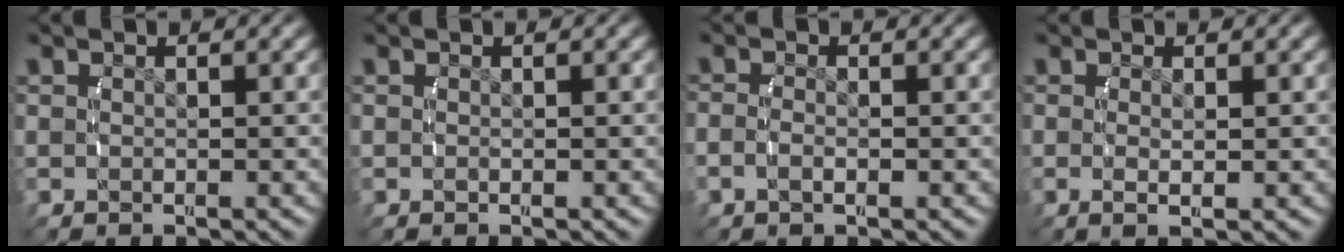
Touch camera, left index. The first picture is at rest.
{"total": 0.0}
{"total": 1.7, "force": [-0.7, 0.8, 1.3], "torque": [-0.039, -0.005, -0.013]}
{"total": 1.3, "force": [-0.2, 0.1, 1.3], "torque": [-0.036, -0.012, 0.002]}